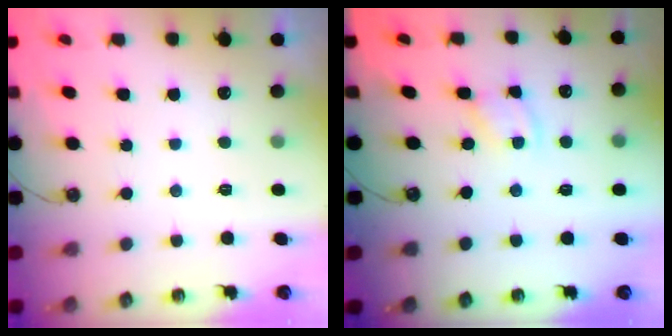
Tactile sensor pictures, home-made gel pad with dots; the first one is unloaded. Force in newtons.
{"total": 1.9, "press": 1.8, "slide": 0.3}